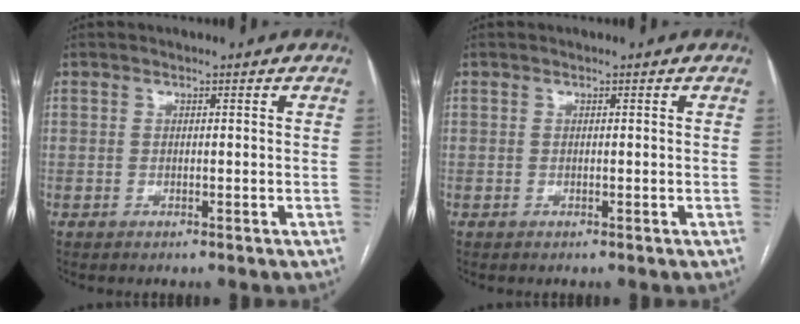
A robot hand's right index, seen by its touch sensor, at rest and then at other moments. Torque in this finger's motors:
{"motor_torque": [0.01, -0.01, 0.00, 0.00]}